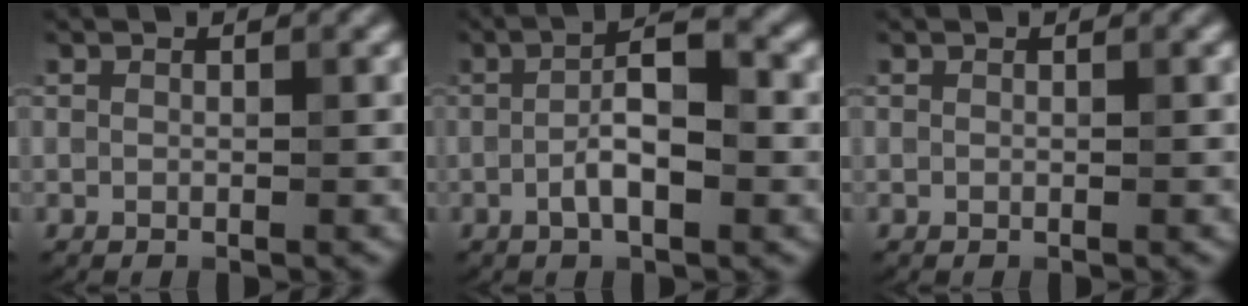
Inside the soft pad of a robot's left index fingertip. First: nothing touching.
{"total": 4.8, "force": [-1.1, 1.3, 4.5], "torque": [-0.082, 0.011, -0.027]}
{"total": 0.0}